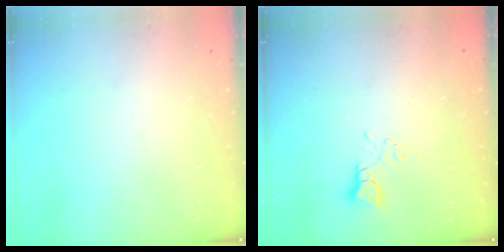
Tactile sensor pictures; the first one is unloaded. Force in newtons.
{"total": 2.6, "press": 2.6, "slide": 0.1}